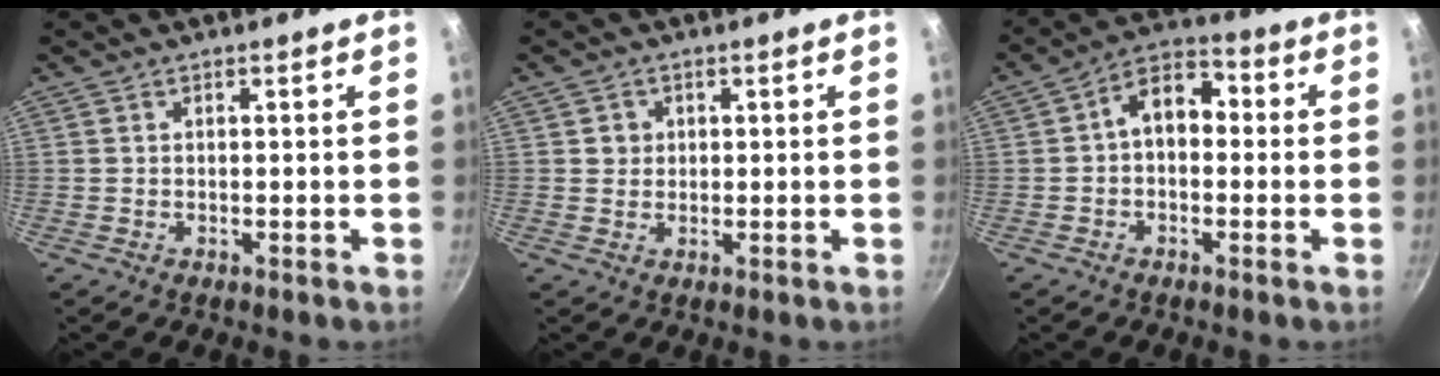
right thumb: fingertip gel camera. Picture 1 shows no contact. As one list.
[{"total": 2.3, "force": [0.6, 2.1, 0.6], "torque": [0.002, -0.001, 0.008]}, {"total": 8.6, "force": [0.2, 5.8, 6.4], "torque": [-0.077, 0.033, -0.011]}]